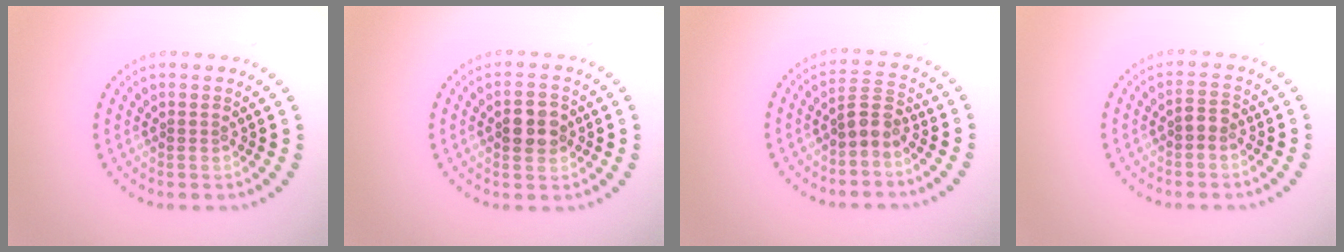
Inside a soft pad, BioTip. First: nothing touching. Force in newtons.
{"total": 2.9, "press": 2.9, "slide": 0.1}
{"total": 2.2, "press": 1.8, "slide": 1.1}
{"total": 1.2, "press": 1.1, "slide": 0.3}